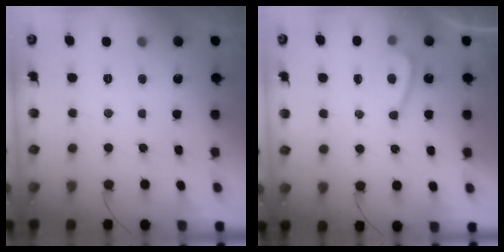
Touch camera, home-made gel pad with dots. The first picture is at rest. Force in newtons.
{"total": 4.4, "press": 4.1, "slide": 1.6}